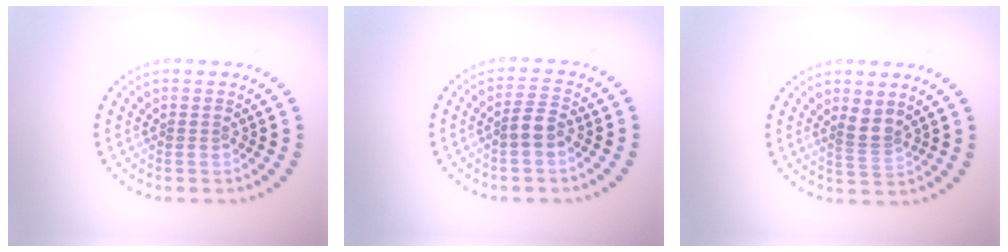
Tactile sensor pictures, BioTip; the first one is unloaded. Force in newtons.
{"total": 2.0, "press": 1.8, "slide": 0.9}
{"total": 2.1, "press": 1.7, "slide": 1.3}